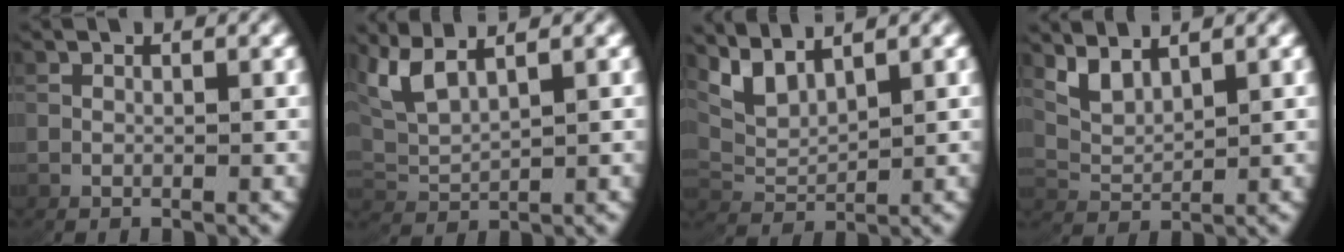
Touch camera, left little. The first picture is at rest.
{"total": 5.0, "force": [2.5, 3.0, 3.1], "torque": [-0.091, -0.003, 0.051]}
{"total": 4.2, "force": [2.4, 2.4, 2.6], "torque": [-0.074, -0.007, 0.051]}
{"total": 2.8, "force": [2.0, 1.2, 1.5], "torque": [-0.045, -0.004, 0.046]}